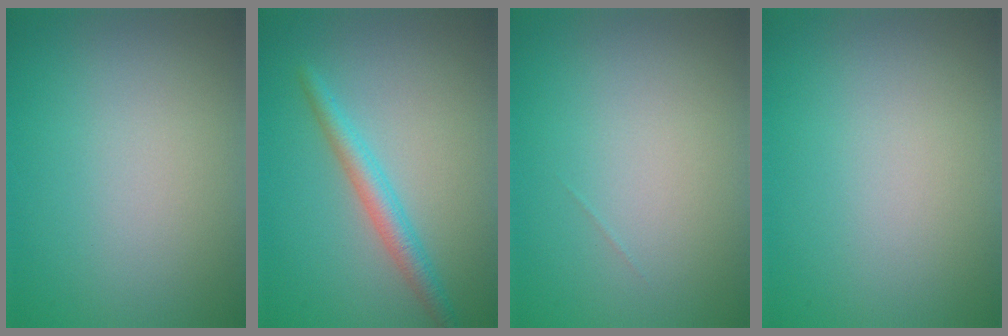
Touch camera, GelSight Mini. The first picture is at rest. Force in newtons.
{"total": 2.6, "press": 2.6, "slide": 0.1}
{"total": 0.0}
{"total": 0.0}